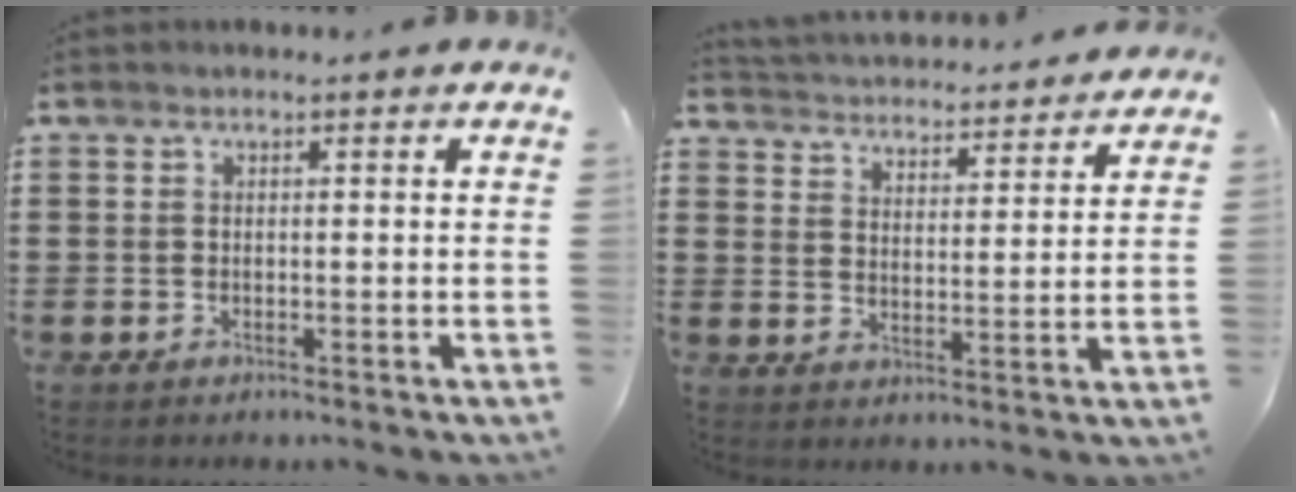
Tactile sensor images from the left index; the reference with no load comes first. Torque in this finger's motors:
{"motor_torque": [2.14, 0.00, 0.89, 0.11]}